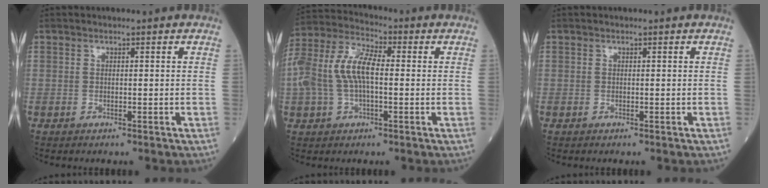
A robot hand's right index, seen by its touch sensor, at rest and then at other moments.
{"total": 10.5, "force": [0.0, 4.6, 9.5], "torque": [-0.218, 0.030, -0.002]}
{"total": 0.0}